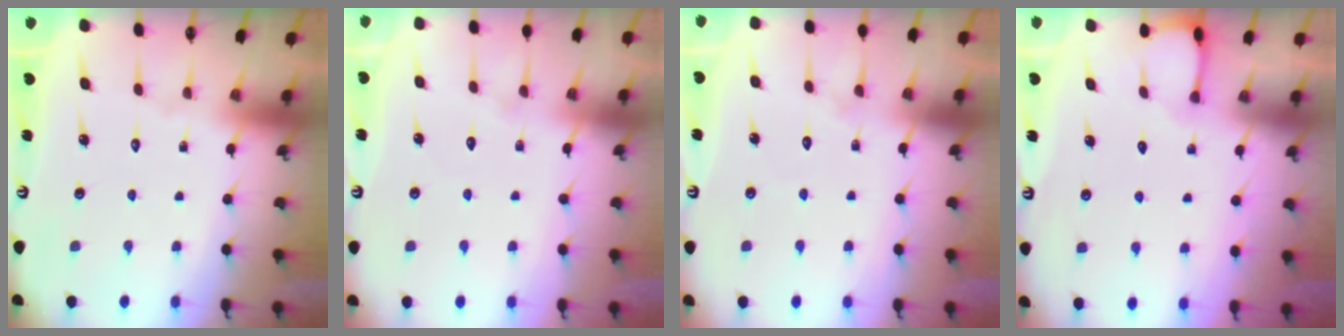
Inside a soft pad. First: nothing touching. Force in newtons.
{"total": 4.5, "press": 4.5, "slide": 0.5}
{"total": 4.8, "press": 4.8, "slide": 0.5}
{"total": 2.1, "press": 2.1, "slide": 0.2}